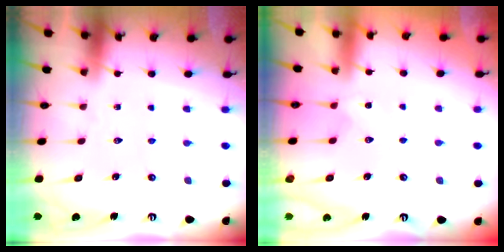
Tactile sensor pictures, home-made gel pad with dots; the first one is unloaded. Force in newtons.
{"total": 1.2, "press": 1.2, "slide": 0.4}